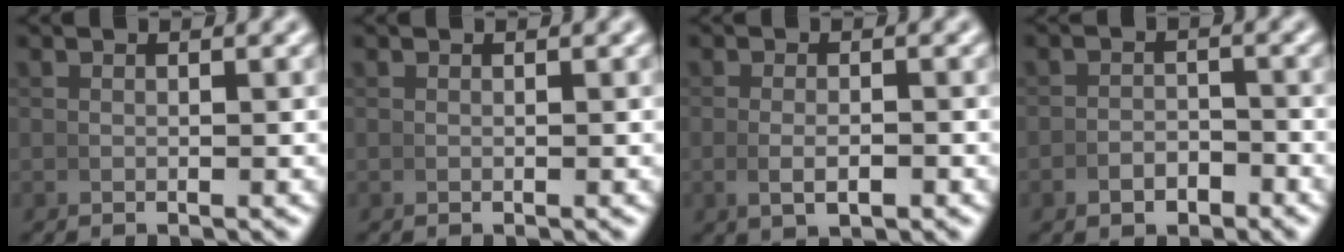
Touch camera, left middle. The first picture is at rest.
{"total": 0.0}
{"total": 2.0, "force": [-0.6, 0.8, 1.7], "torque": [-0.037, -0.005, -0.004]}
{"total": 2.3, "force": [-1.9, 1.3, 0.5], "torque": [0.001, -0.002, -0.035]}